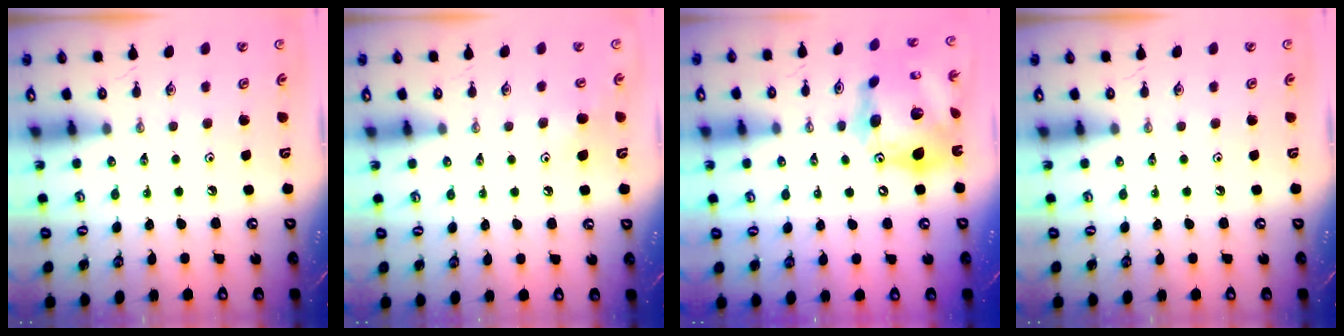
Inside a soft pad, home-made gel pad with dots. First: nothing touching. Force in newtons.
{"total": 6.4, "press": 6.3, "slide": 1.0}
{"total": 22.0, "press": 21.8, "slide": 2.5}
{"total": 0.0}